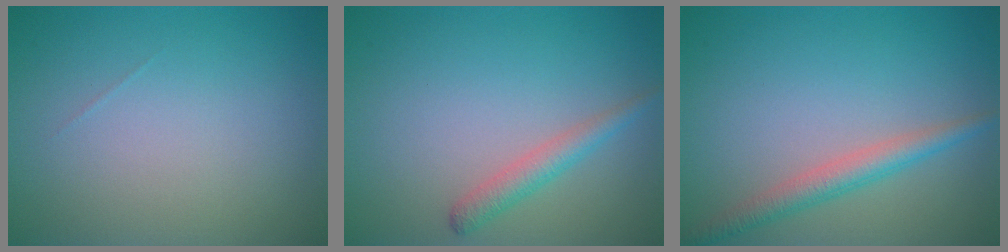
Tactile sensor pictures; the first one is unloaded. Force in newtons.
{"total": 2.0, "press": 2.0, "slide": 0.1}
{"total": 2.8, "press": 2.8, "slide": 0.1}